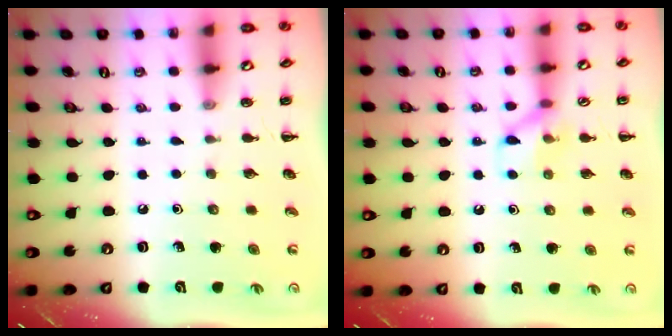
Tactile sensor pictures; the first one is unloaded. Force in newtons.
{"total": 7.7, "press": 7.7, "slide": 0.6}